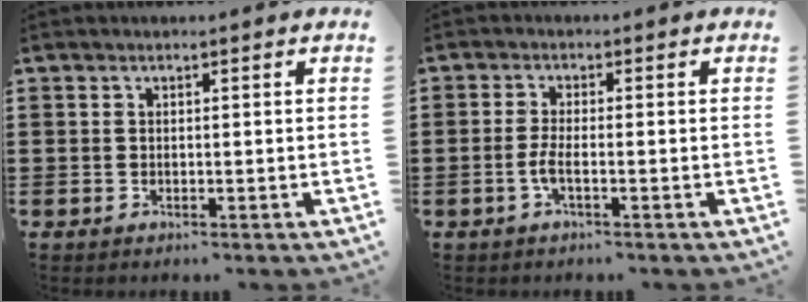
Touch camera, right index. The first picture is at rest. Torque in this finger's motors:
{"motor_torque": [0.59, 1.55, 0.08, 0.02]}